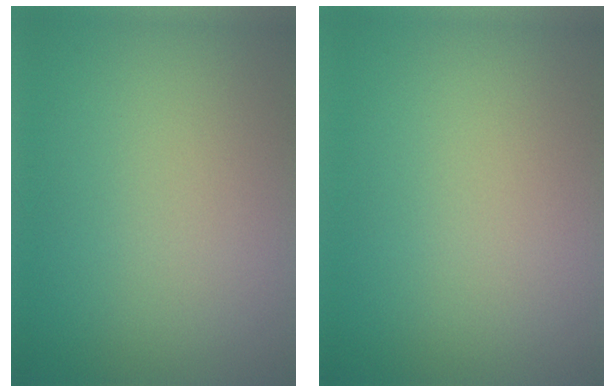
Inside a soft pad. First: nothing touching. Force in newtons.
{"total": 0.0}